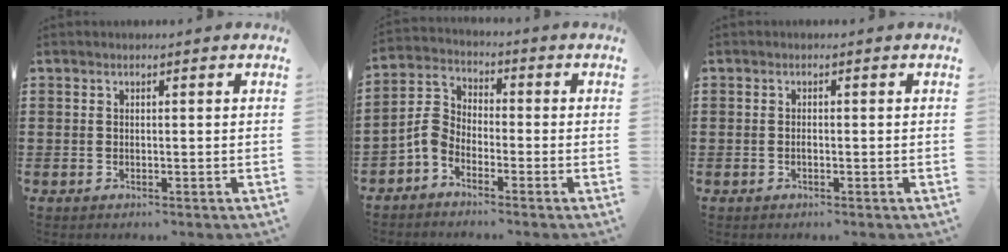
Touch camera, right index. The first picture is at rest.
{"total": 4.0, "force": [-2.7, 2.3, 1.8], "torque": [-0.068, -0.003, -0.064]}
{"total": 0.6, "force": [-0.3, 0.1, 0.6], "torque": [-0.012, -0.006, -0.003]}